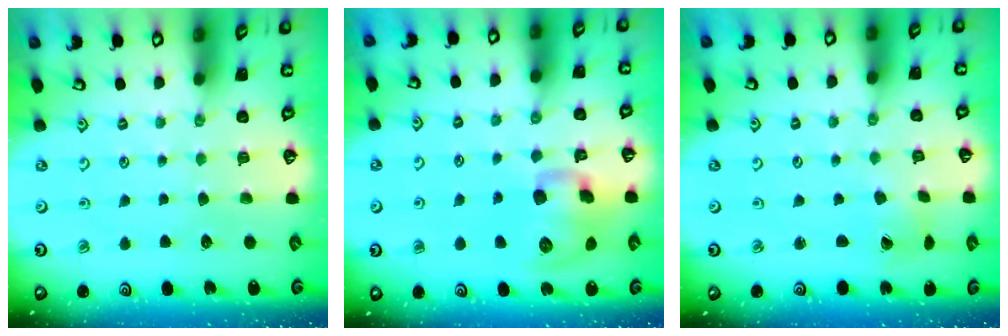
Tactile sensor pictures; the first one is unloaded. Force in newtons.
{"total": 13.6, "press": 13.4, "slide": 2.4}
{"total": 1.5, "press": 1.5, "slide": 0.2}